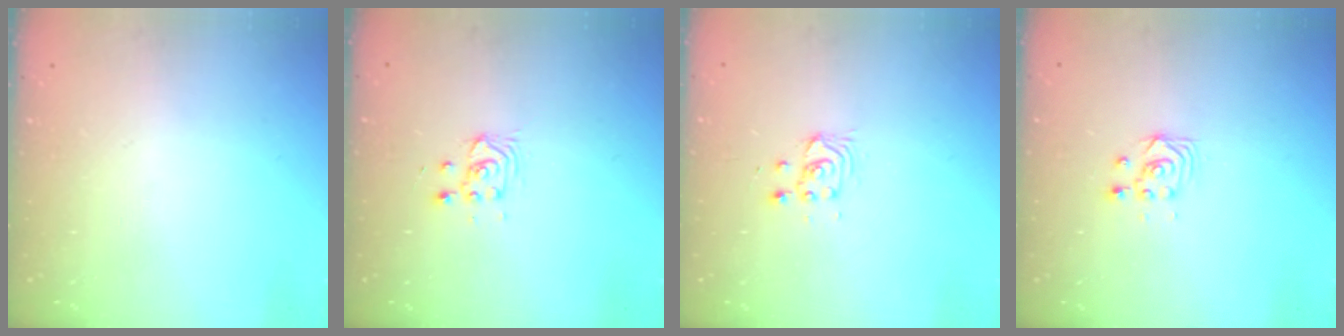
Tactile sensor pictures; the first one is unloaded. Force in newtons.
{"total": 3.6, "press": 3.6, "slide": 0.1}
{"total": 3.1, "press": 3.1, "slide": 0.3}
{"total": 3.4, "press": 3.4, "slide": 0.2}